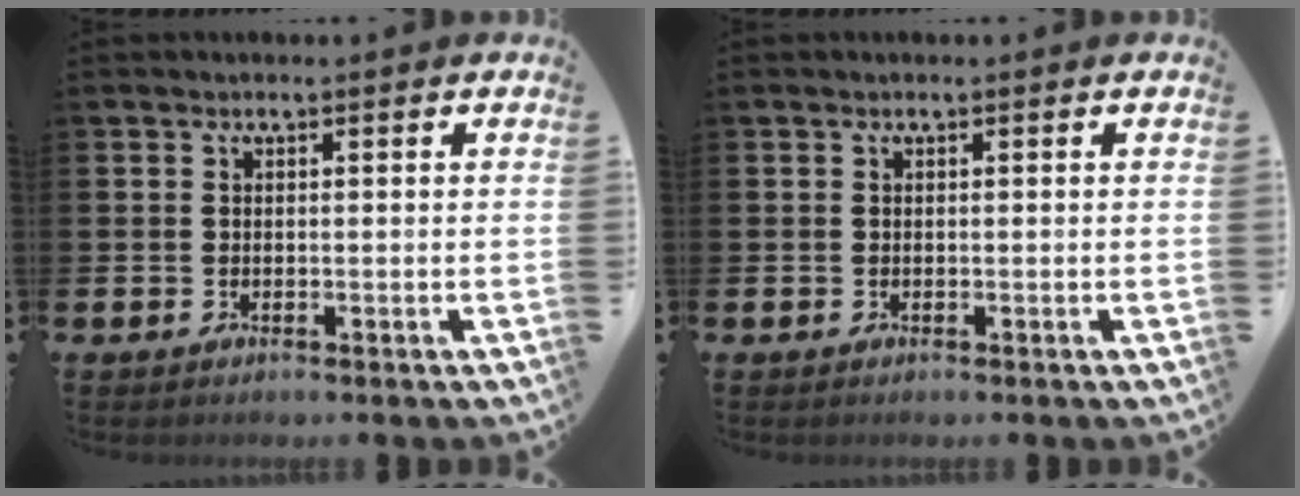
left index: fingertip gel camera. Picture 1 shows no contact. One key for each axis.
{"total": 0.0}